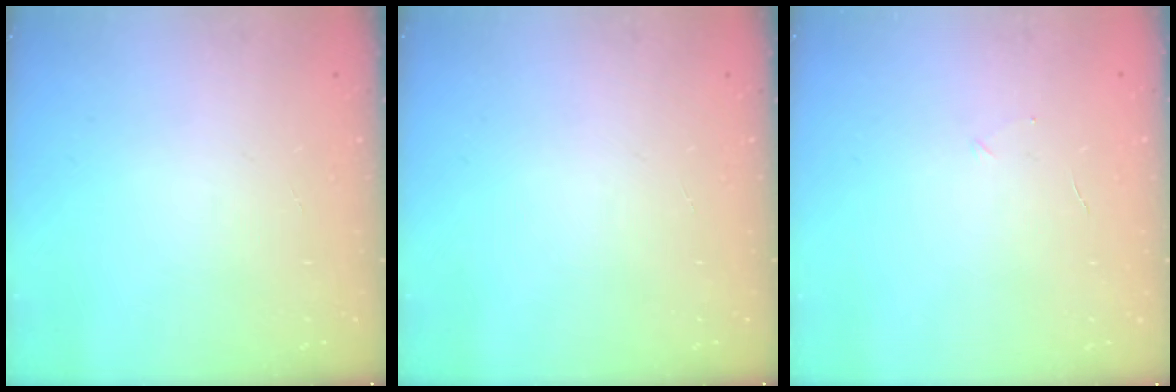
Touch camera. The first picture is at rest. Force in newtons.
{"total": 0.0}
{"total": 2.4, "press": 2.3, "slide": 0.8}